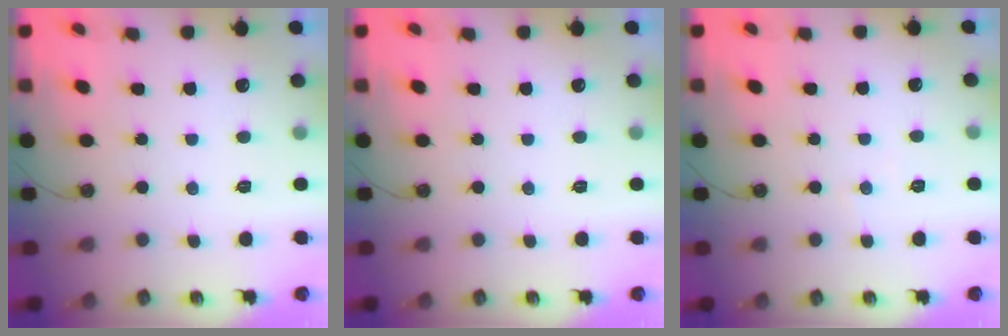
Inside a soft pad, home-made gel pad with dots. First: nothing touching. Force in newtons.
{"total": 0.0}
{"total": 2.9, "press": 2.8, "slide": 0.7}